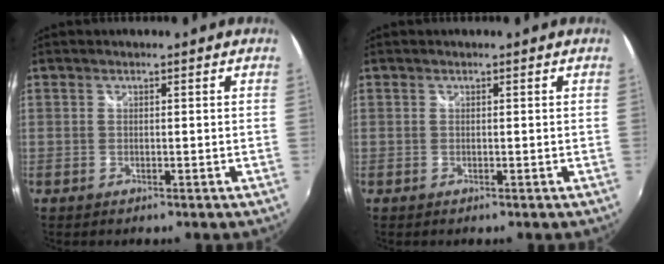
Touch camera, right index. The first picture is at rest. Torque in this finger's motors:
{"motor_torque": [0.09, 0.02, 0.10, 0.01]}